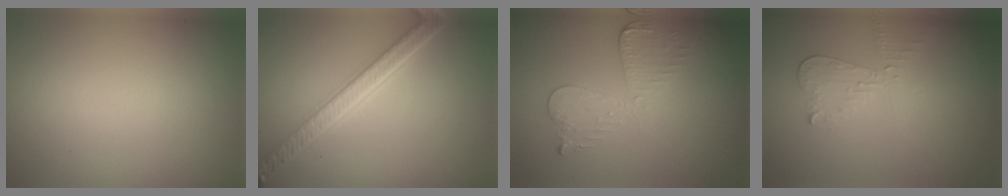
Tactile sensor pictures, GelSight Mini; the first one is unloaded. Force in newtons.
{"total": 5.2, "press": 4.0, "slide": 3.3}
{"total": 2.9, "press": 2.7, "slide": 1.2}
{"total": 2.2, "press": 2.2, "slide": 0.2}